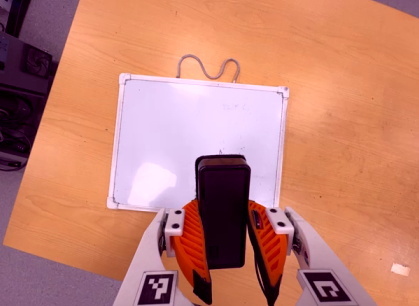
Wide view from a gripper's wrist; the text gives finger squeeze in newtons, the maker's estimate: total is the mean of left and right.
{"total": 6.4, "left": 5.6, "right": 7.1}